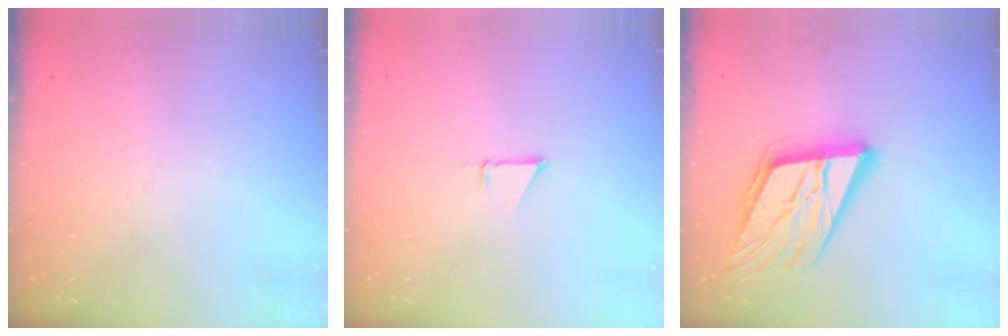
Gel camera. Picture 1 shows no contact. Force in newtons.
{"total": 2.5, "press": 2.5, "slide": 0.1}
{"total": 19.0, "press": 18.5, "slide": 4.3}